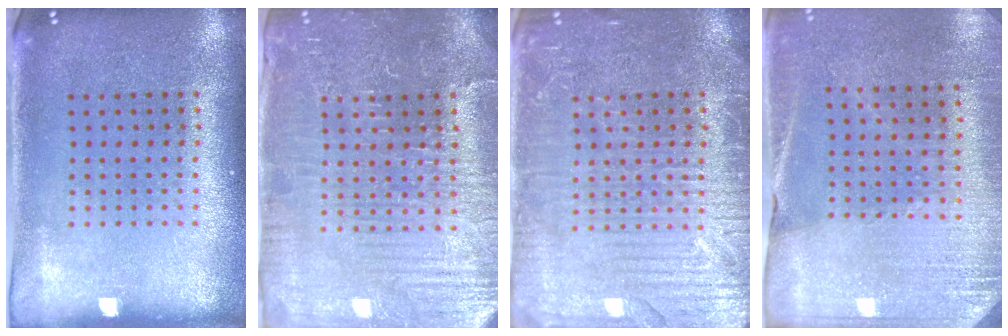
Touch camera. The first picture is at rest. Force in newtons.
{"total": 4.3, "press": 4.1, "slide": 1.4}
{"total": 3.9, "press": 3.8, "slide": 0.7}
{"total": 2.6, "press": 2.5, "slide": 0.6}